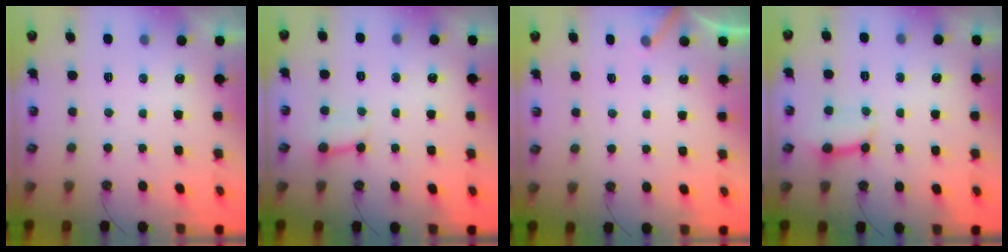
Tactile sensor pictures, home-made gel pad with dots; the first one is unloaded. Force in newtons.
{"total": 3.4, "press": 3.4, "slide": 0.3}
{"total": 3.7, "press": 3.6, "slide": 0.3}
{"total": 8.3, "press": 8.2, "slide": 1.2}